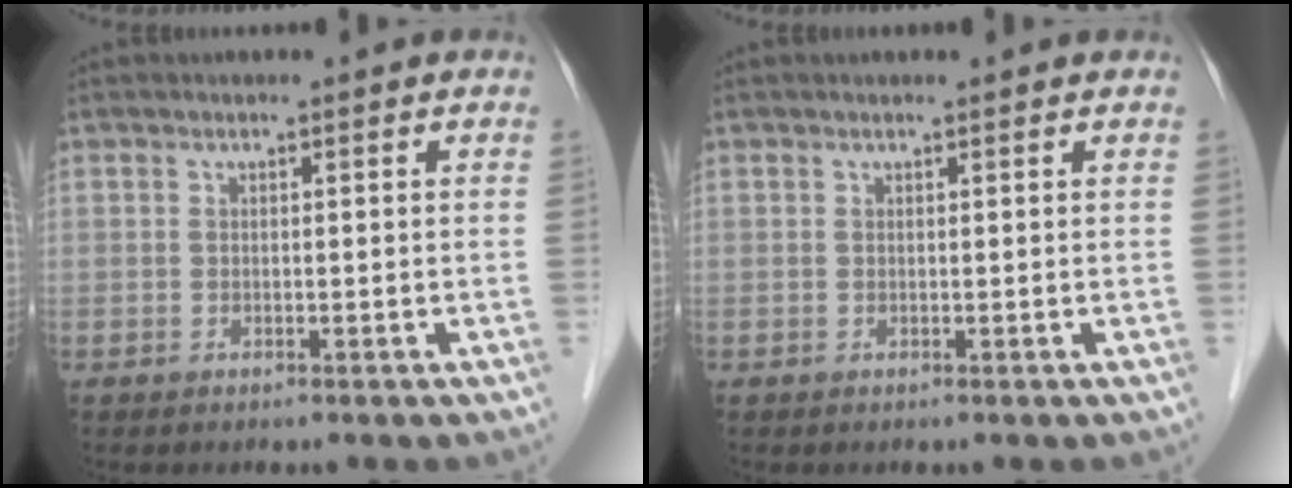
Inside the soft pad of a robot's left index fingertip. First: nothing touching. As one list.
[{"total": 1.3, "force": [1.3, 0.1, 0.2], "torque": [-0.009, 0.008, 0.017]}]